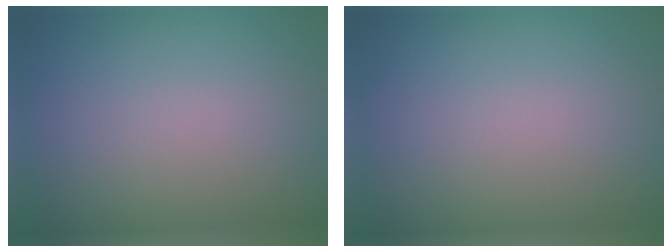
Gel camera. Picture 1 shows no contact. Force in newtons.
{"total": 0.0}